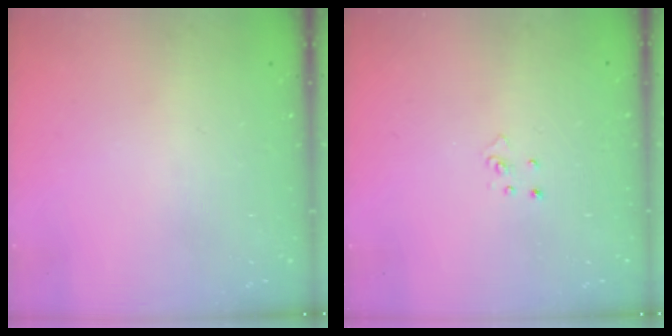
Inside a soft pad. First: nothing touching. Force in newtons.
{"total": 3.0, "press": 2.9, "slide": 0.3}